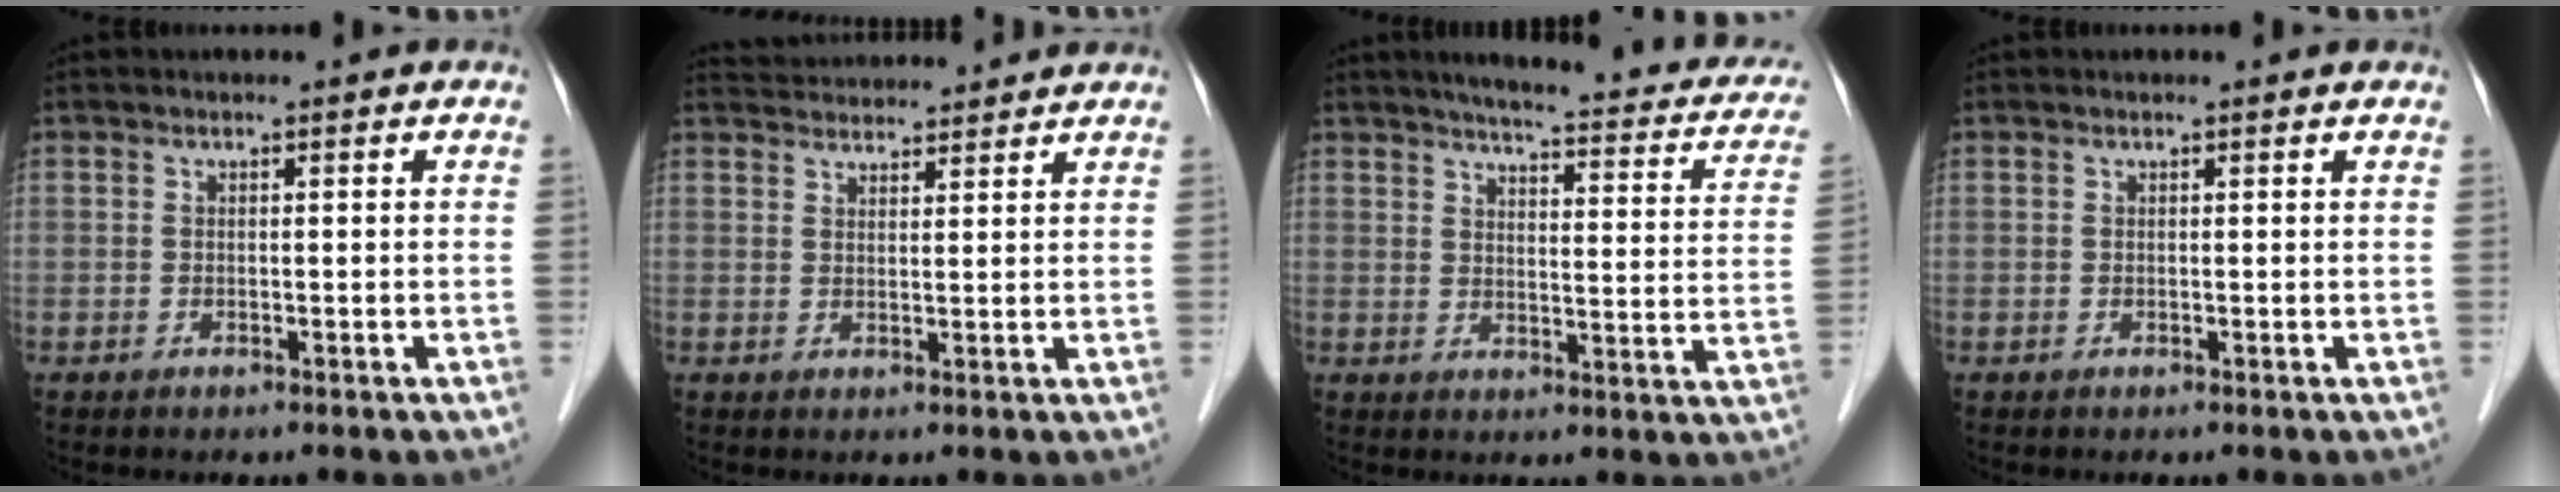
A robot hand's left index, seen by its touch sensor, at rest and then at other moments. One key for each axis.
{"total": 8.1, "fx": 7.9, "fy": 0.8, "fz": 1.4, "tx": -0.026, "ty": 0.034, "tz": 0.114}
{"total": 21.0, "fx": 17.6, "fy": 3.7, "fz": 10.8, "tx": -0.125, "ty": -0.011, "tz": 0.194}
{"total": 0.8, "fx": 0.7, "fy": 0.1, "fz": 0.3, "tx": -0.011, "ty": 0.004, "tz": 0.006}